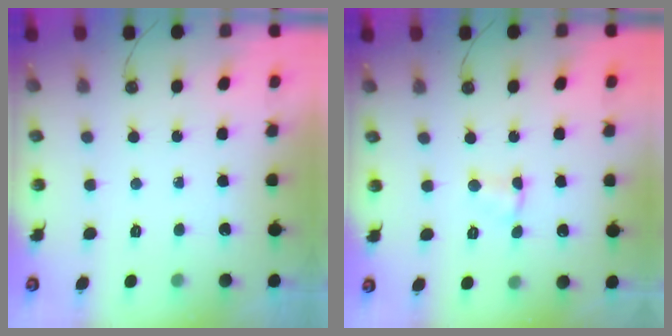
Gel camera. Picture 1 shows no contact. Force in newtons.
{"total": 2.6, "press": 2.6, "slide": 0.4}